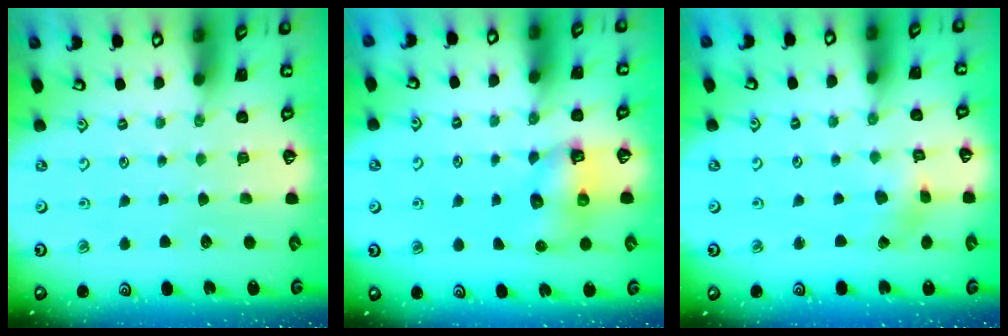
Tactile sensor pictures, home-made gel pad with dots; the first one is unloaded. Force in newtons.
{"total": 6.5, "press": 6.5, "slide": 0.8}
{"total": 2.0, "press": 1.9, "slide": 0.4}